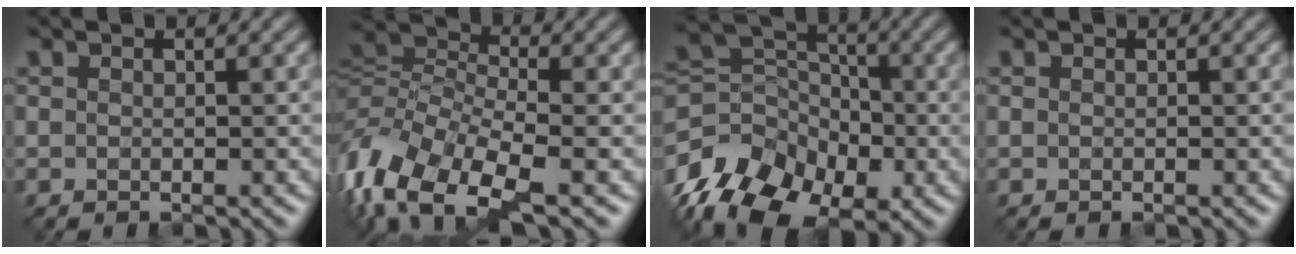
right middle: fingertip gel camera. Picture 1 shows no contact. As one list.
[{"total": 10.3, "force": [-4.3, 5.1, 7.8], "torque": [-0.167, -0.004, -0.093]}, {"total": 10.3, "force": [-5.3, 7.1, 5.2], "torque": [-0.096, 0.015, -0.115]}, {"total": 0.0}]